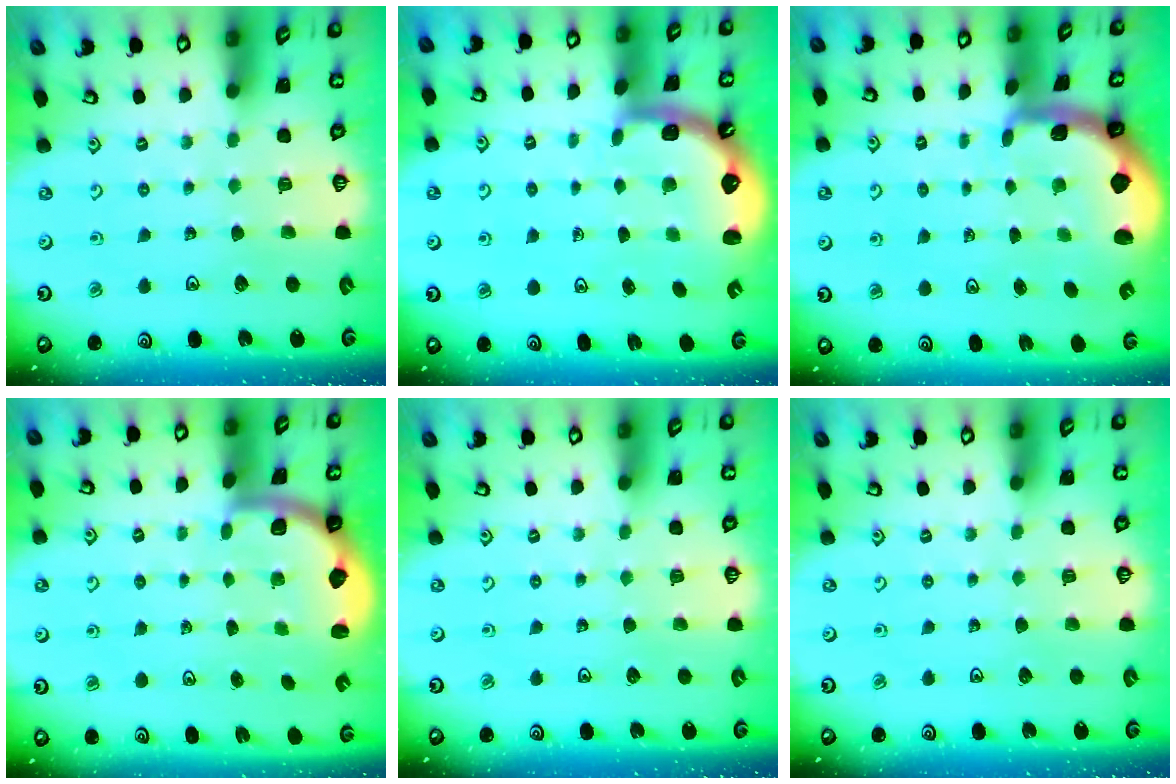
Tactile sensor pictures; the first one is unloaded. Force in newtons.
{"total": 1.9, "press": 1.7, "slide": 0.6}
{"total": 1.7, "press": 1.7, "slide": 0.4}
{"total": 1.9, "press": 1.8, "slide": 0.5}
{"total": 0.0}
{"total": 0.0}